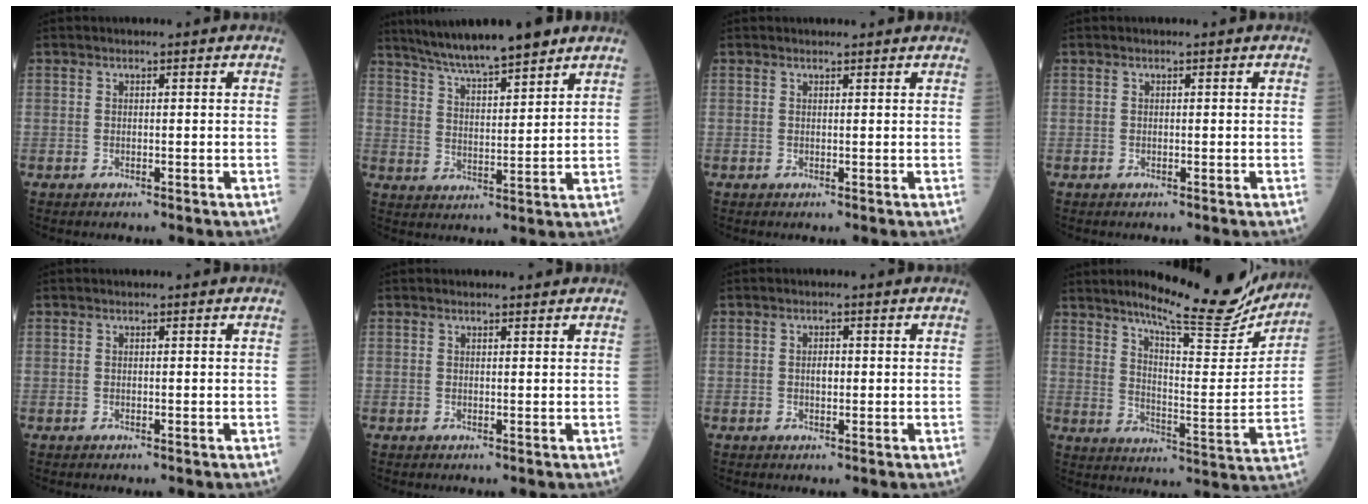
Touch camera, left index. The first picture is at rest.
{"total": 7.7, "force": [6.6, 0.2, 4.1], "torque": [-0.073, 0.020, 0.116]}
{"total": 1.4, "force": [1.4, 0.2, 0.2], "torque": [-0.010, 0.004, 0.016]}
{"total": 0.0}
{"total": 0.0}
{"total": 0.7, "force": [0.7, 0.2, 0.0], "torque": [-0.010, -0.004, 0.009]}
{"total": 1.4, "force": [-0.1, 0.8, 1.2], "torque": [-0.021, -0.002, -0.003]}
{"total": 17.9, "force": [15.7, 2.1, 8.3], "torque": [-0.121, -0.041, 0.212]}